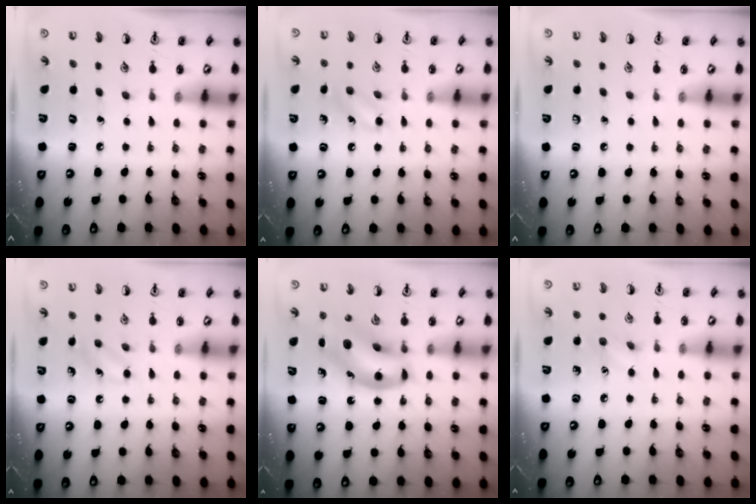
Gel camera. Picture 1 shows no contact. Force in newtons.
{"total": 6.0, "press": 5.7, "slide": 1.7}
{"total": 0.0}
{"total": 5.7, "press": 5.6, "slide": 1.4}
{"total": 10.2, "press": 9.8, "slide": 2.7}
{"total": 6.3, "press": 6.0, "slide": 1.9}